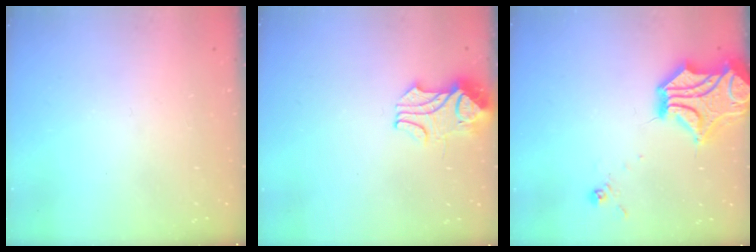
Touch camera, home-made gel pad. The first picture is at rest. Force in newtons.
{"total": 2.2, "press": 2.1, "slide": 0.8}
{"total": 7.1, "press": 6.7, "slide": 2.4}